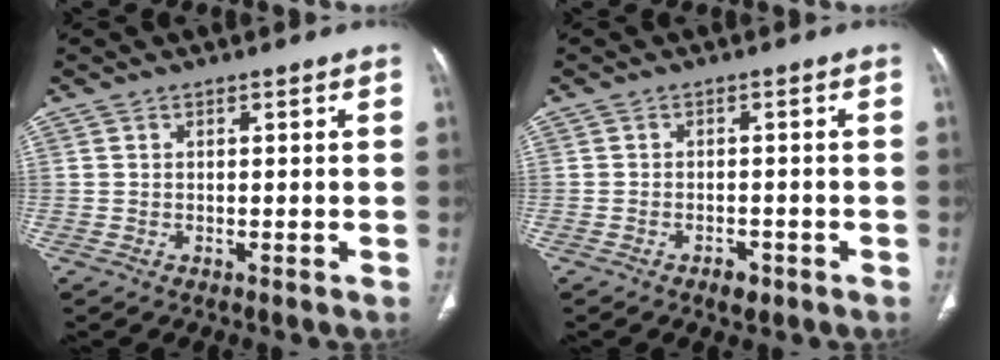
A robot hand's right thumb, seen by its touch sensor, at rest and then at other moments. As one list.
[{"total": 2.2, "force": [-1.4, 1.2, 1.2], "torque": [-0.015, 0.004, -0.018]}]